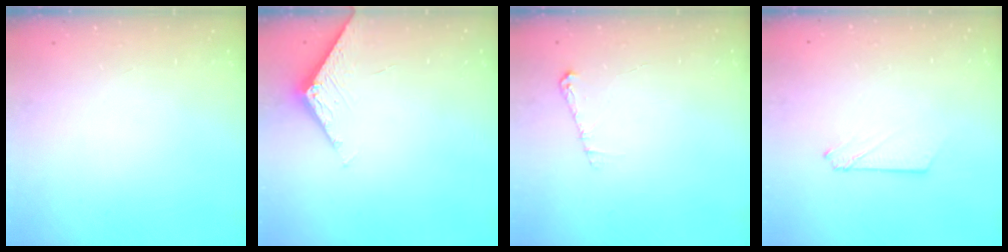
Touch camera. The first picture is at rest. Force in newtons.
{"total": 3.6, "press": 3.6, "slide": 0.3}
{"total": 4.2, "press": 4.2, "slide": 0.5}
{"total": 2.6, "press": 2.6, "slide": 0.3}